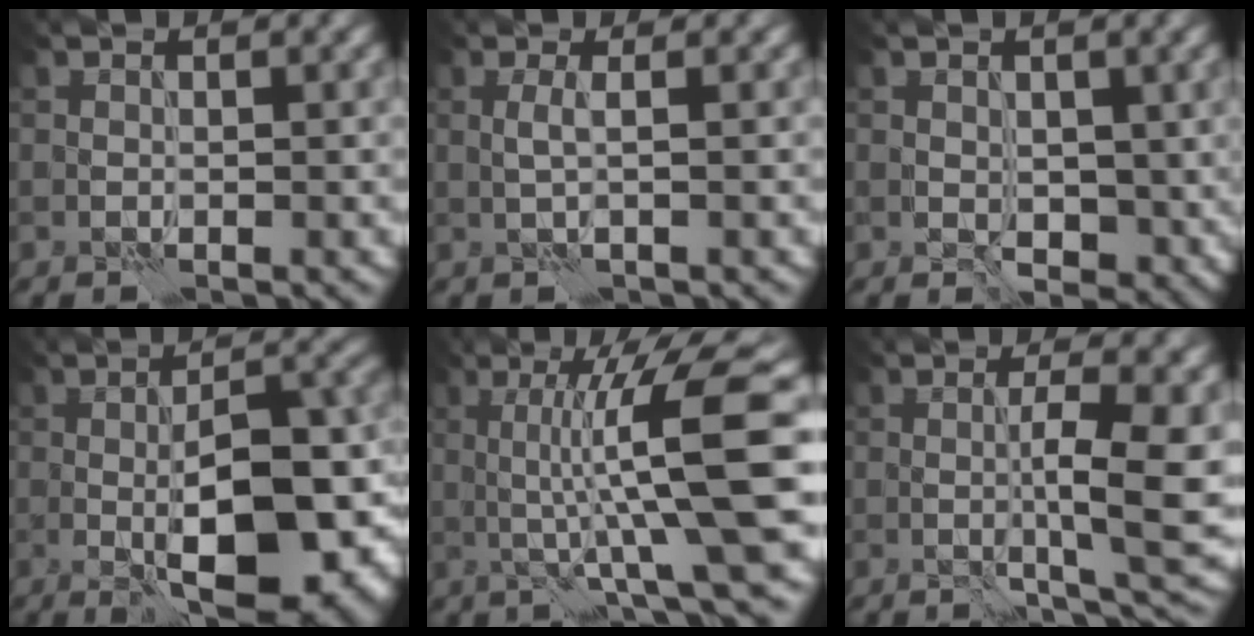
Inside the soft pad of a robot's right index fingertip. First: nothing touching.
{"total": 1.2, "force": [-0.1, -0.3, 1.1], "torque": [-0.024, 0.003, -0.004]}
{"total": 2.8, "force": [-0.1, 1.9, 2.1], "torque": [-0.026, -0.010, -0.001]}
{"total": 14.1, "force": [-3.3, 5.4, 12.6], "torque": [-0.162, 0.000, -0.050]}
{"total": 10.6, "force": [0.4, 1.4, 10.4], "torque": [-0.146, 0.013, 0.007]}
{"total": 6.3, "force": [-0.4, 0.8, 6.2], "torque": [-0.096, -0.002, -0.005]}